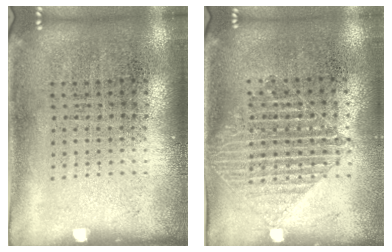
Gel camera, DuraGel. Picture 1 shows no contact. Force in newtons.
{"total": 1.4, "press": 1.2, "slide": 0.8}